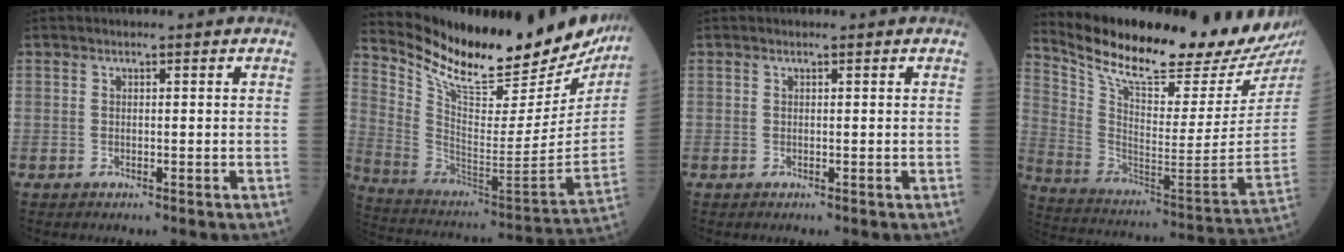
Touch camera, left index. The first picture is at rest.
{"total": 28.2, "force": [24.6, 6.3, 12.4], "torque": [-0.219, -0.072, 0.356]}
{"total": 0.0}
{"total": 26.8, "force": [23.0, 2.7, 13.5], "torque": [-0.245, -0.076, 0.340]}